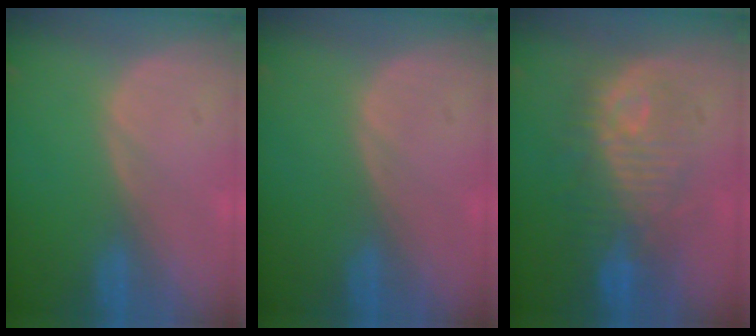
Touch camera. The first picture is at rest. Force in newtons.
{"total": 0.0}
{"total": 9.7, "press": 9.7, "slide": 0.7}